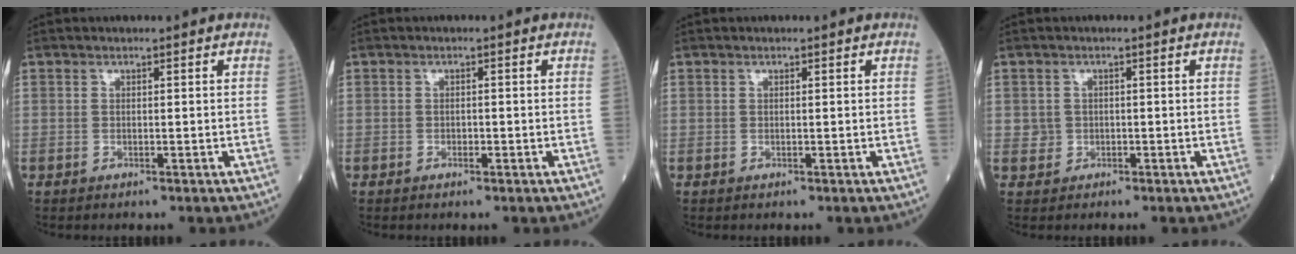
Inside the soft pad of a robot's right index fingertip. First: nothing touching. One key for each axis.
{"total": 0.9, "fx": -0.3, "fy": 0.5, "fz": 0.7, "tx": -0.013, "ty": 0.000, "tz": -0.005}
{"total": 0.0}
{"total": 1.6, "fx": -0.3, "fy": 1.6, "fz": 0.1, "tx": 0.003, "ty": 0.006, "tz": -0.003}